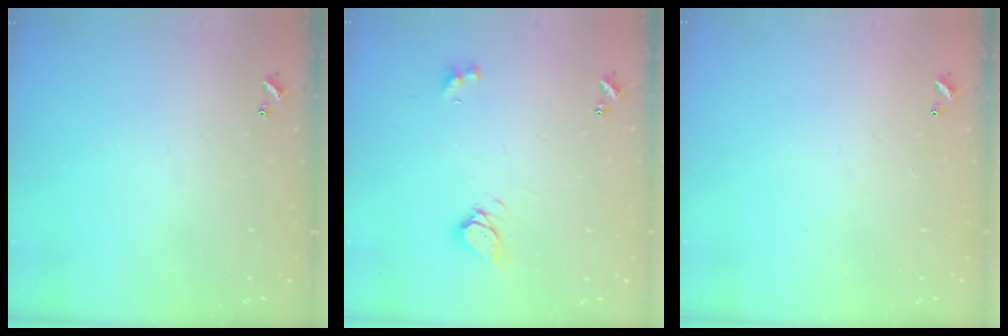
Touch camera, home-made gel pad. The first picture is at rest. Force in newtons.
{"total": 4.7, "press": 4.7, "slide": 0.4}
{"total": 2.9, "press": 2.9, "slide": 0.1}